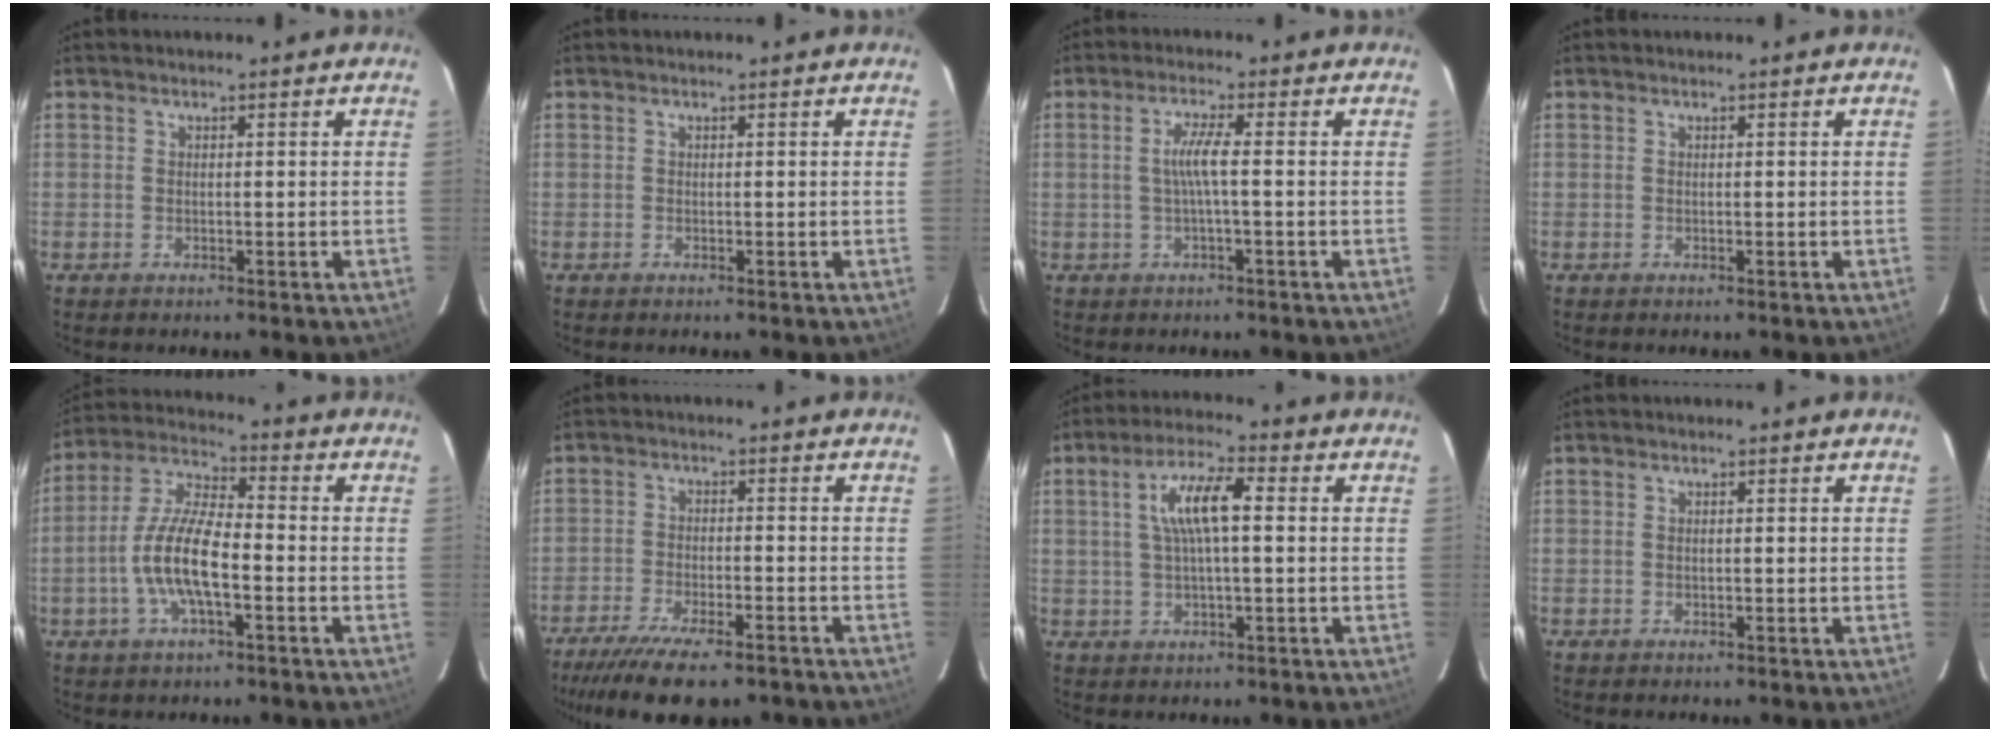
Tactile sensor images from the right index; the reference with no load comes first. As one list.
[{"total": 0.0}, {"total": 3.7, "force": [-0.5, -0.5, 3.6], "torque": [-0.074, 0.001, -0.007]}, {"total": 0.0}, {"total": 11.6, "force": [-3.4, 3.5, 10.5], "torque": [-0.220, 0.002, -0.066]}, {"total": 14.6, "force": [-11.3, 3.8, 8.4], "torque": [-0.177, -0.041, -0.183]}, {"total": 8.2, "force": [1.2, 1.9, 7.9], "torque": [-0.149, 0.013, 0.025]}, {"total": 0.0}]